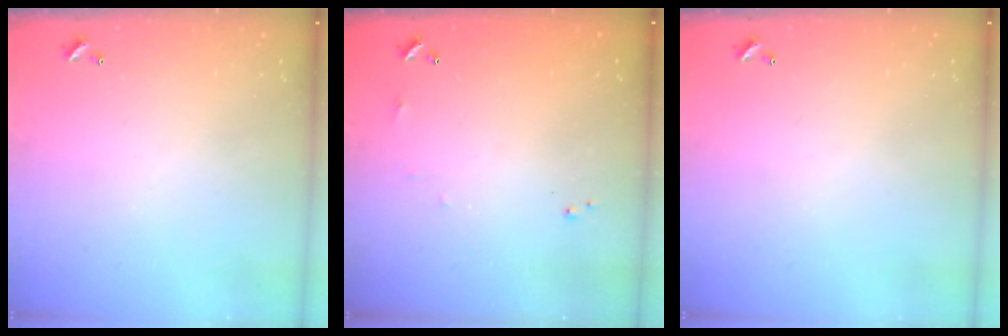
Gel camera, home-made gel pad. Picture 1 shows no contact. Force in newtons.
{"total": 7.1, "press": 7.1, "slide": 0.8}
{"total": 0.0}